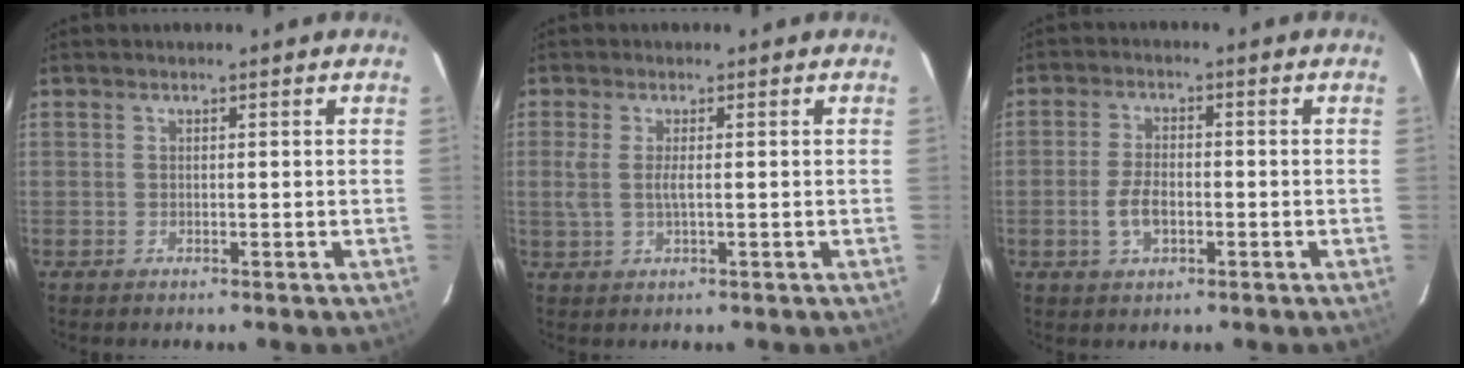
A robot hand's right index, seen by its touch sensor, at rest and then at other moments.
{"total": 3.2, "force": [0.1, 0.6, 3.1], "torque": [-0.067, -0.003, 0.002]}
{"total": 5.1, "force": [-1.6, 2.7, 4.0], "torque": [-0.085, -0.001, -0.027]}